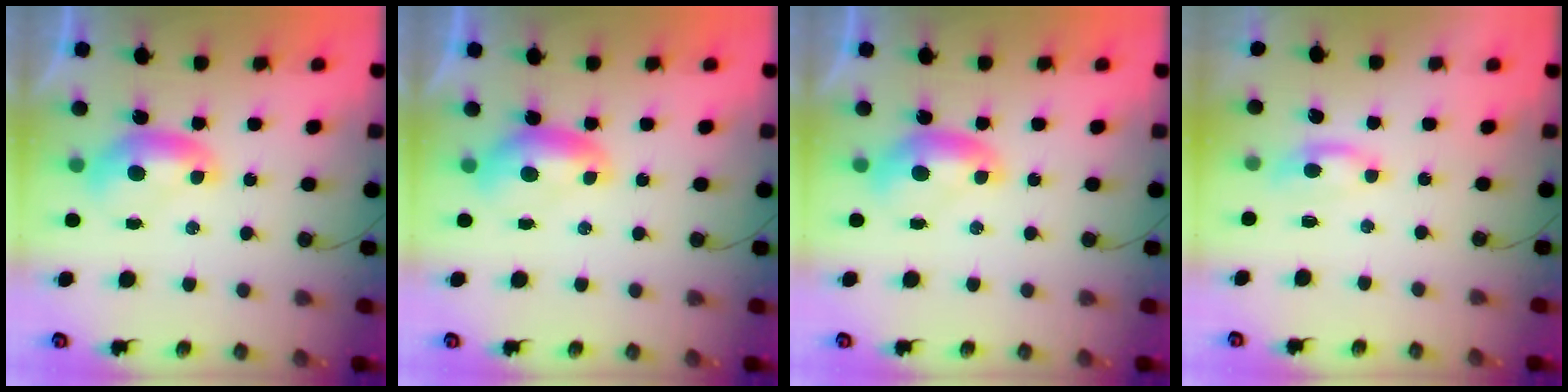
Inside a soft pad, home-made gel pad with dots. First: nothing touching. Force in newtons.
{"total": 0.0}
{"total": 0.0}
{"total": 0.9, "press": 0.8, "slide": 0.4}